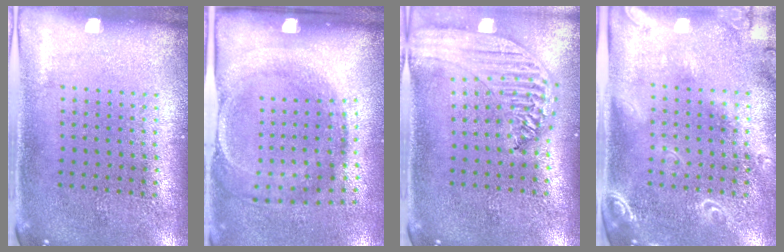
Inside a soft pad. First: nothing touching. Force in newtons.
{"total": 1.9, "press": 1.2, "slide": 1.5}
{"total": 2.0, "press": 1.9, "slide": 0.7}
{"total": 2.1, "press": 1.9, "slide": 1.0}